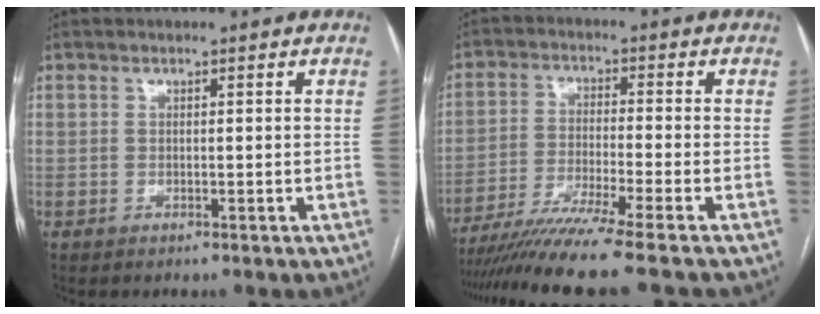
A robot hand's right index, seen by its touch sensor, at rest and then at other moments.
{"total": 11.6, "force": [-9.5, -2.4, 6.2], "torque": [-0.089, -0.037, -0.159]}